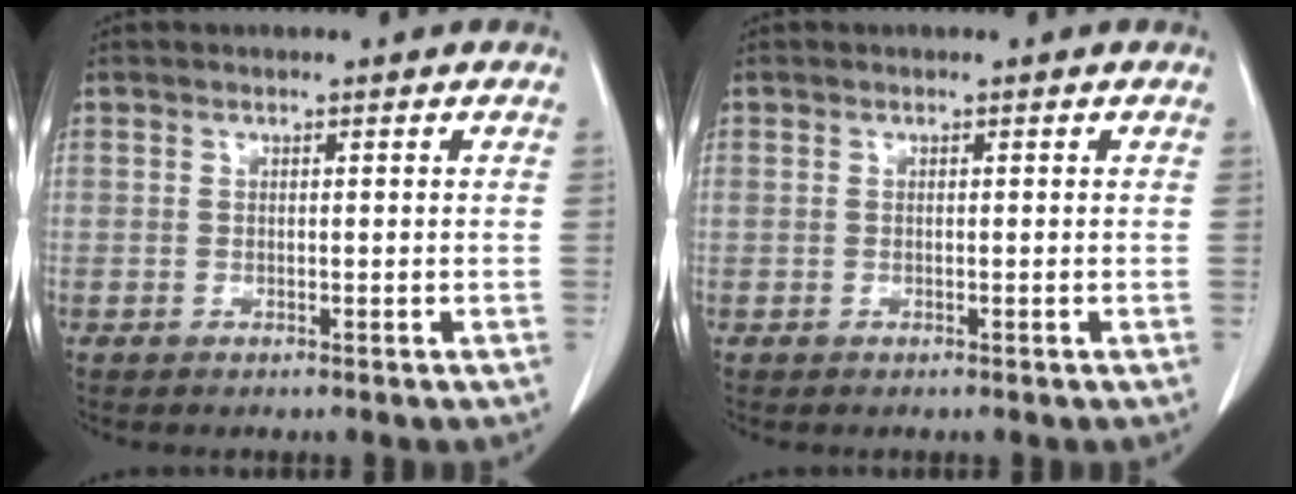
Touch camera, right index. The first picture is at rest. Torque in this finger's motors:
{"motor_torque": [0.67, 0.09, 0.27, 0.08]}